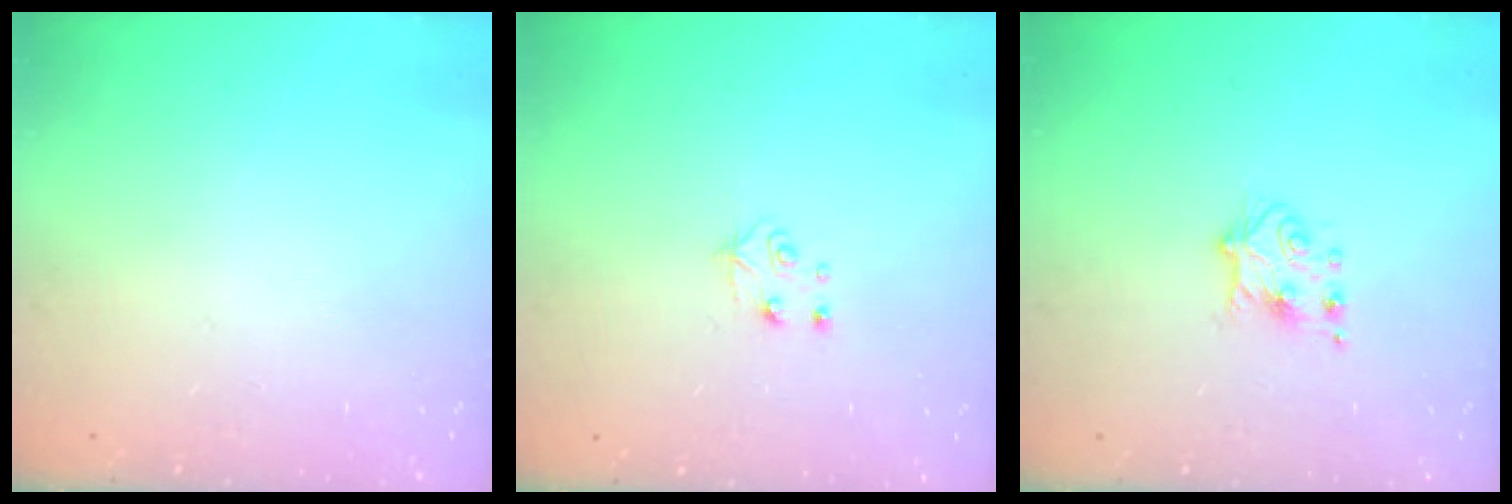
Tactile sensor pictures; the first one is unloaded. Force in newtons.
{"total": 4.0, "press": 3.9, "slide": 0.4}
{"total": 5.5, "press": 5.4, "slide": 1.0}